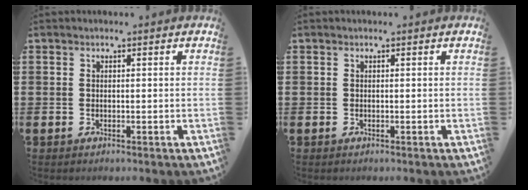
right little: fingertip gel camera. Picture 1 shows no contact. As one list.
[{"total": 0.0}]